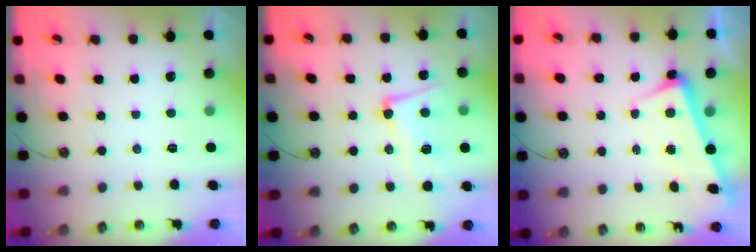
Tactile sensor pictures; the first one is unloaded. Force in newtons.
{"total": 6.7, "press": 6.5, "slide": 1.9}
{"total": 2.5, "press": 2.2, "slide": 1.0}